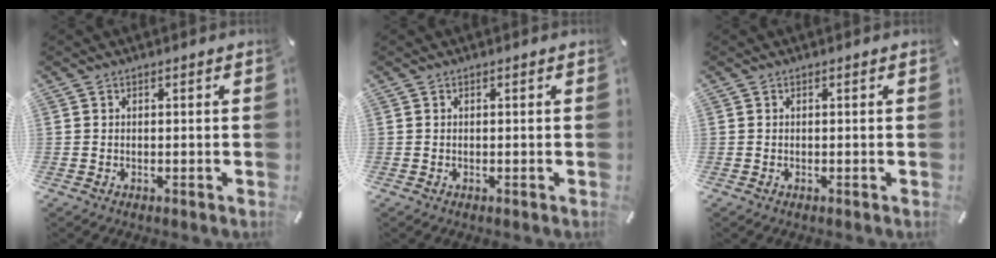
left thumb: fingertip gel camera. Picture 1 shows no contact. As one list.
[{"total": 0.0}, {"total": 0.0}]